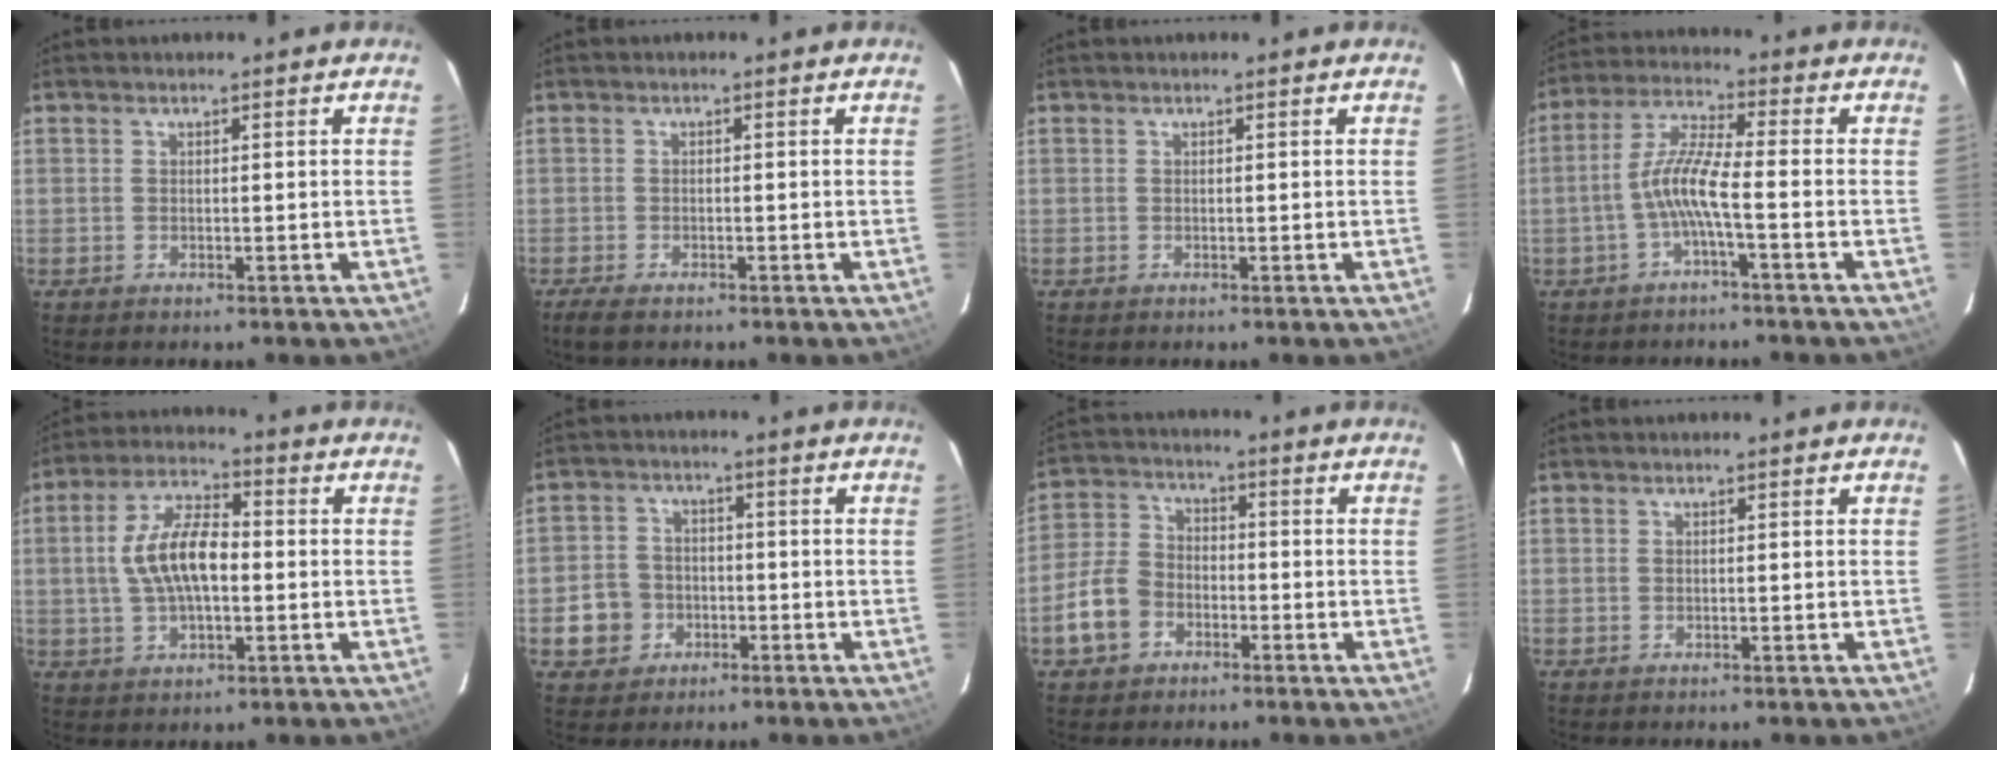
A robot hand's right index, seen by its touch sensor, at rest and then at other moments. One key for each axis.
{"total": 3.3, "fx": -2.5, "fy": 1.0, "fz": 1.9, "tx": -0.047, "ty": -0.011, "tz": -0.047}
{"total": 0.0}
{"total": 6.9, "fx": -2.4, "fy": 0.2, "fz": 6.4, "tx": -0.148, "ty": 0.014, "tz": -0.045}
{"total": 10.7, "fx": -0.3, "fy": 4.9, "fz": 9.5, "tx": -0.187, "ty": 0.015, "tz": -0.004}
{"total": 6.4, "fx": -2.2, "fy": 5.8, "fz": 1.3, "tx": -0.040, "ty": 0.022, "tz": -0.031}
{"total": 8.5, "fx": -4.1, "fy": 6.3, "fz": 3.9, "tx": -0.095, "ty": 0.023, "tz": -0.078}
{"total": 0.0}